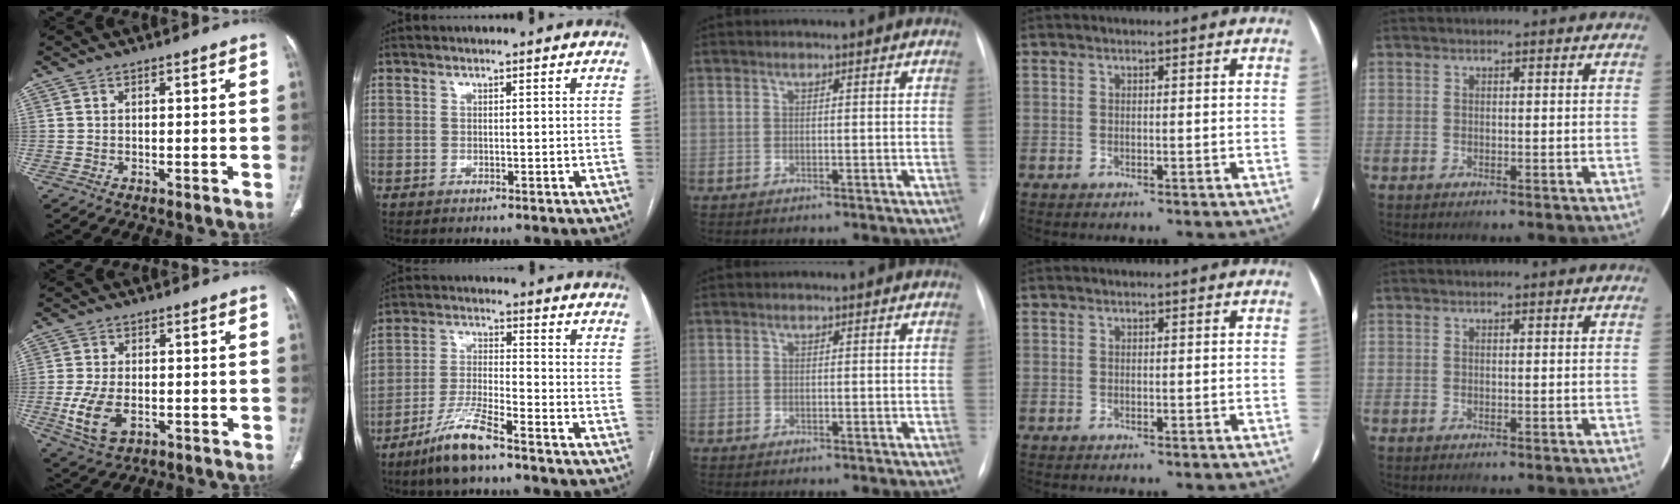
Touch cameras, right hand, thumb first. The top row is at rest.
{"thumb": {"total": 8.6, "force": [-2.2, 5.1, 6.6], "torque": [-0.137, -0.001, -0.031]}, "index": {"total": 8.8, "force": [-6.4, 0.9, 6.0], "torque": [-0.126, -0.017, -0.124]}}